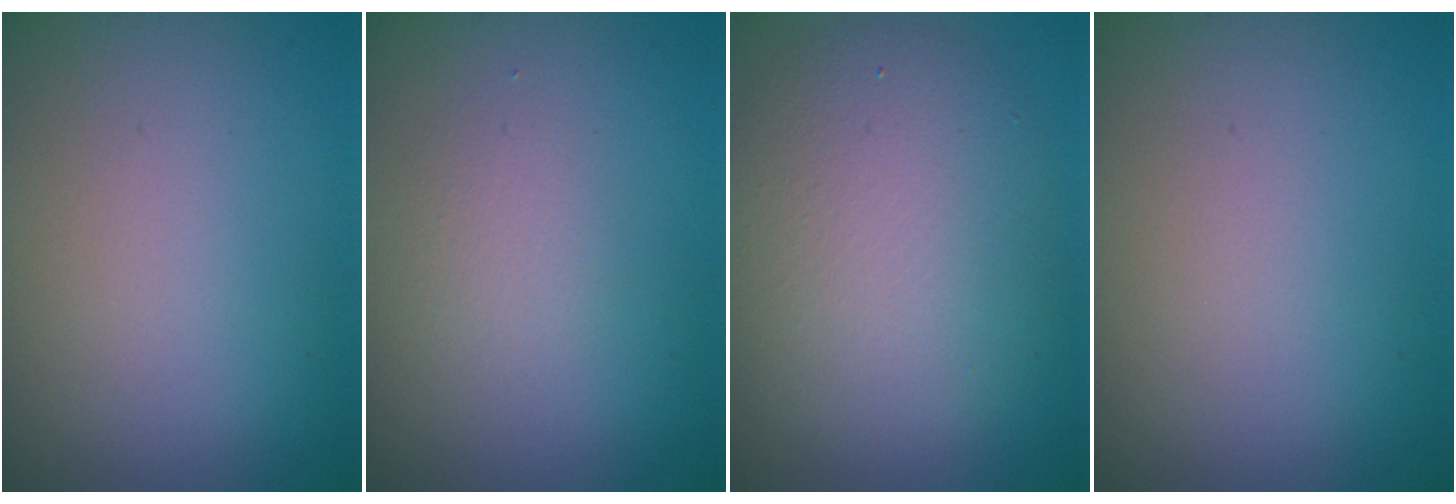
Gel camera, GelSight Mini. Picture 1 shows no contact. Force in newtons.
{"total": 1.3, "press": 1.3, "slide": 0.0}
{"total": 6.8, "press": 6.8, "slide": 0.4}
{"total": 0.0}